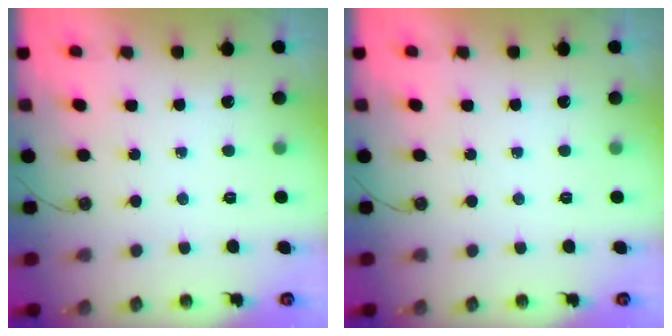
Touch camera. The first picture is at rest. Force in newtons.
{"total": 0.0}